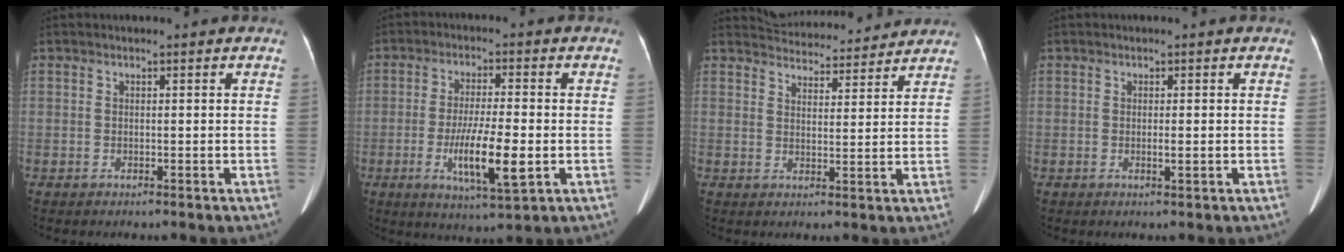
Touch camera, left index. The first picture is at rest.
{"total": 9.5, "force": [-2.4, 1.1, 9.1], "torque": [-0.167, -0.018, -0.042]}
{"total": 12.0, "force": [11.6, 2.7, 1.6], "torque": [-0.012, 0.020, 0.145]}
{"total": 0.9, "force": [-0.2, 0.0, 0.9], "torque": [-0.019, -0.002, -0.003]}